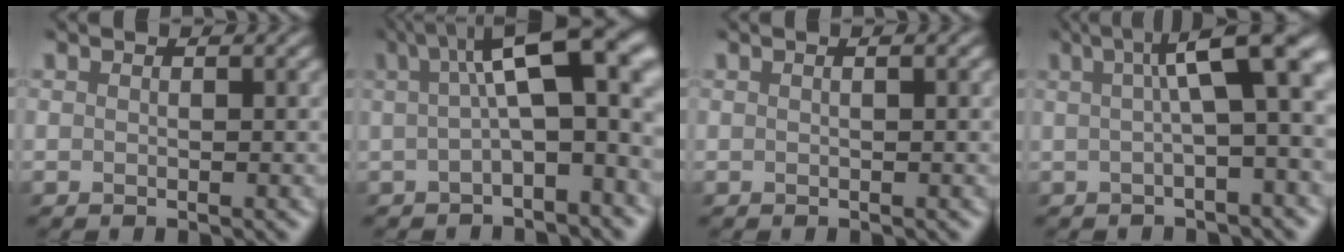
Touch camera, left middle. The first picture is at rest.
{"total": 9.6, "force": [1.9, 3.0, 8.9], "torque": [-0.111, 0.027, 0.021]}
{"total": 1.3, "force": [0.5, 0.6, 1.1], "torque": [-0.002, -0.003, -0.003]}
{"total": 8.7, "force": [1.8, 2.3, 8.2], "torque": [-0.090, 0.026, 0.019]}